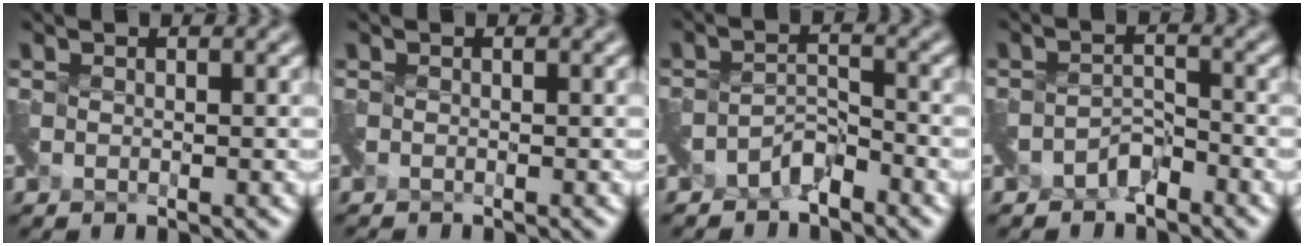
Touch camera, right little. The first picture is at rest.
{"total": 0.9, "force": [-0.9, -0.2, -0.2], "torque": [-0.001, -0.014, -0.021]}
{"total": 1.9, "force": [-1.8, 0.2, 0.5], "torque": [-0.012, 0.005, -0.034]}
{"total": 1.7, "force": [-1.6, 0.4, 0.4], "torque": [-0.011, 0.003, -0.030]}